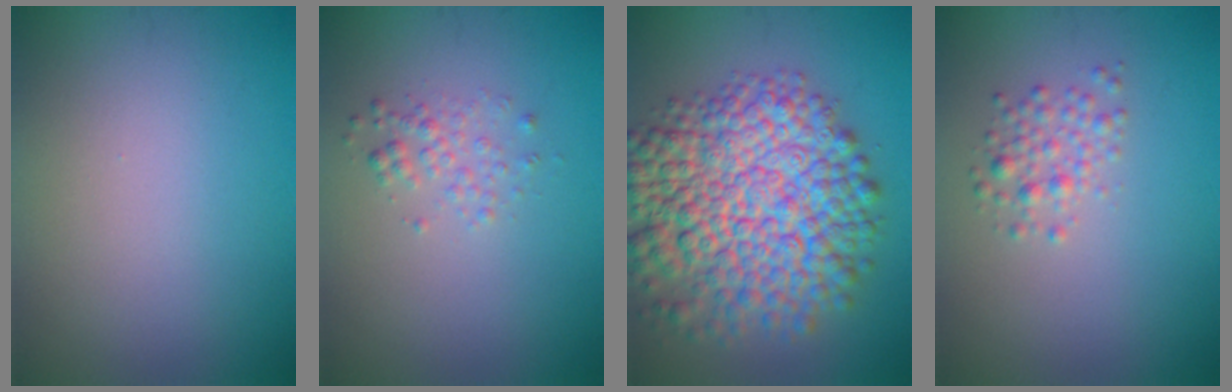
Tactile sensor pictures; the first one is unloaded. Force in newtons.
{"total": 1.4, "press": 1.4, "slide": 0.1}
{"total": 12.4, "press": 12.4, "slide": 0.3}
{"total": 1.9, "press": 1.9, "slide": 0.1}